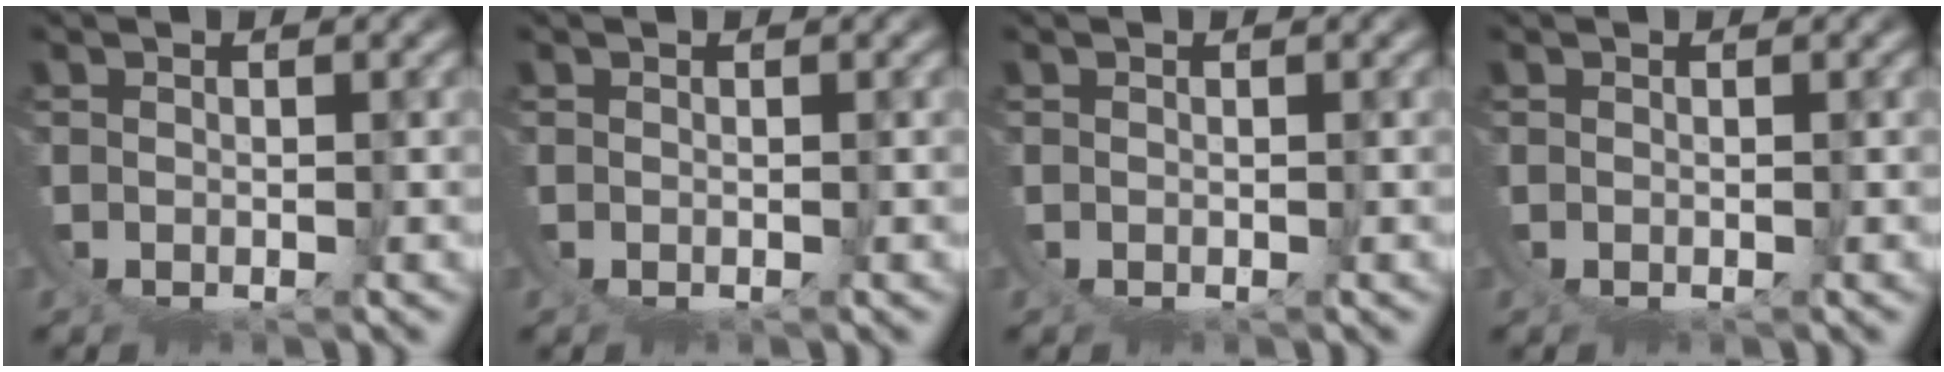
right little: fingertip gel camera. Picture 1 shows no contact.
{"total": 0.0}
{"total": 0.0}
{"total": 0.0}